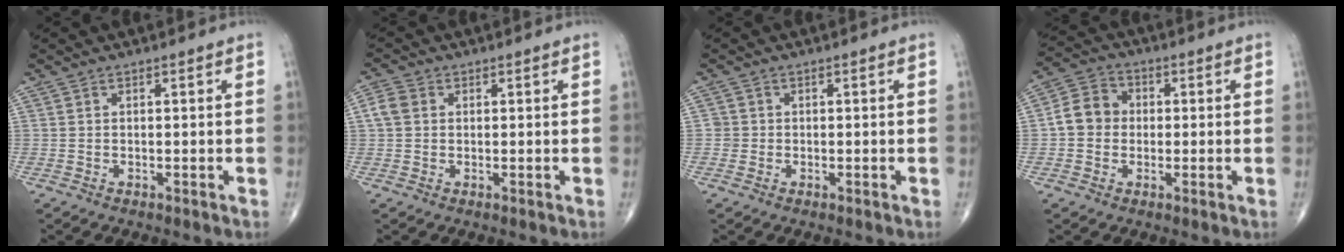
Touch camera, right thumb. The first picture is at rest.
{"total": 3.4, "force": [0.6, 2.8, 1.9], "torque": [-0.041, 0.010, 0.008]}
{"total": 1.5, "force": [-0.2, 1.5, 0.0], "torque": [0.011, 0.007, -0.006]}
{"total": 7.1, "force": [-0.2, 6.2, 3.4], "torque": [-0.047, 0.022, -0.017]}